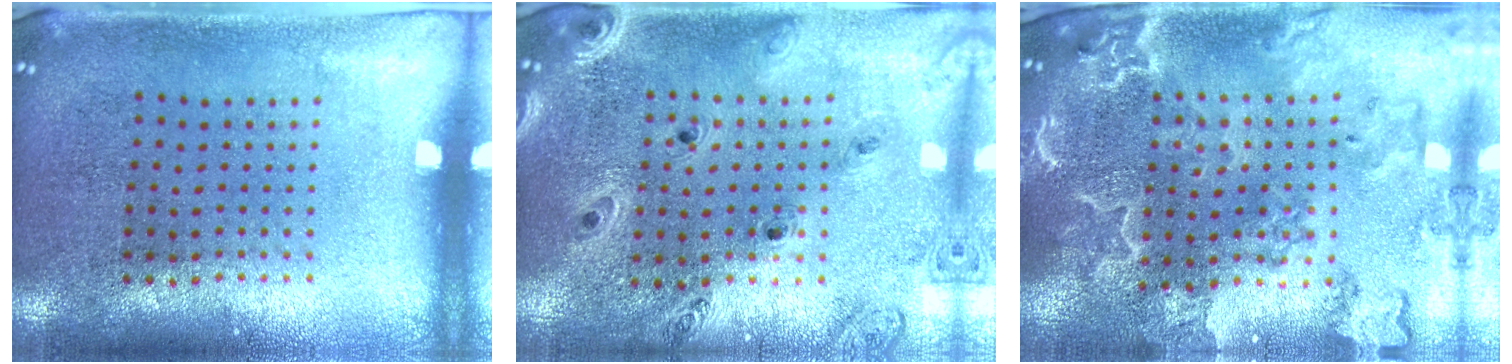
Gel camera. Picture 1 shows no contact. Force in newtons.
{"total": 1.3, "press": 1.3, "slide": 0.2}
{"total": 3.3, "press": 3.0, "slide": 1.4}